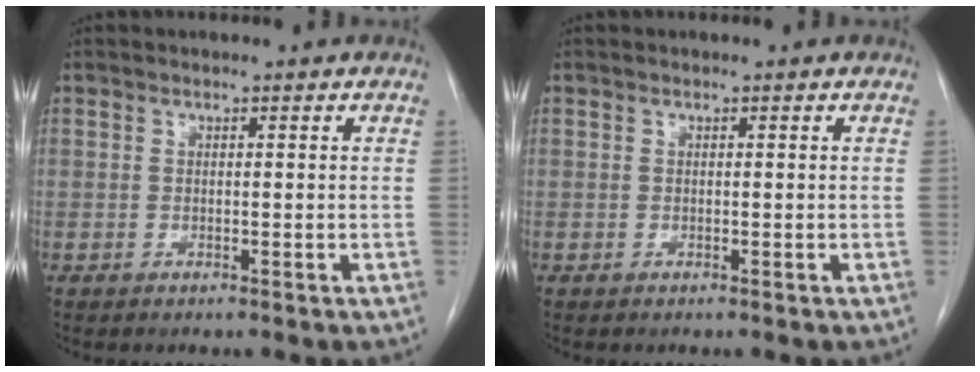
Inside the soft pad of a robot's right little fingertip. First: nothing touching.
{"total": 0.0}